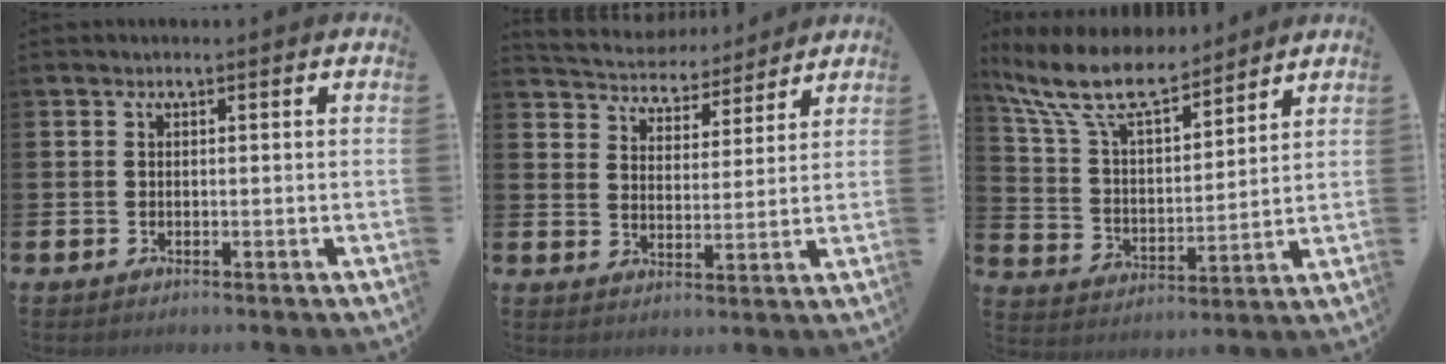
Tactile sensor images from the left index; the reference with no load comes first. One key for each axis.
{"total": 4.8, "fx": 4.5, "fy": 1.5, "fz": -0.5, "tx": -0.015, "ty": -0.038, "tz": 0.076}
{"total": 11.0, "fx": 9.3, "fy": 3.1, "fz": 4.9, "tx": -0.136, "ty": -0.045, "tz": 0.167}